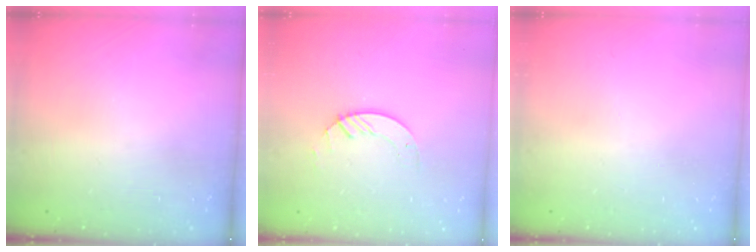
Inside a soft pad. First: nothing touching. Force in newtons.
{"total": 2.8, "press": 2.8, "slide": 0.3}
{"total": 0.0}